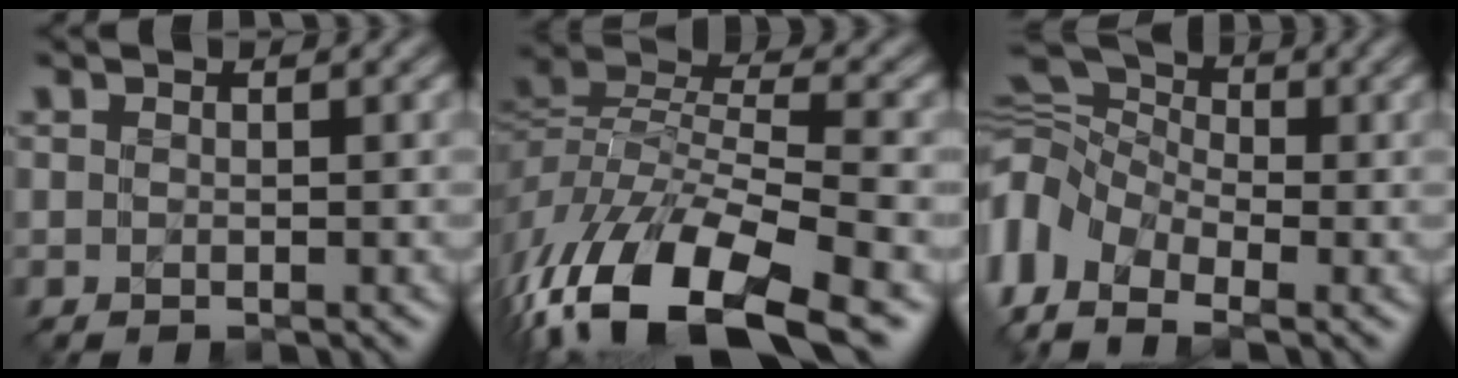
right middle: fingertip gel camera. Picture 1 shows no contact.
{"total": 13.7, "force": [-7.7, 6.0, 9.7], "torque": [-0.246, -0.007, -0.123]}
{"total": 7.8, "force": [-2.2, 5.7, 4.9], "torque": [-0.148, 0.006, -0.035]}